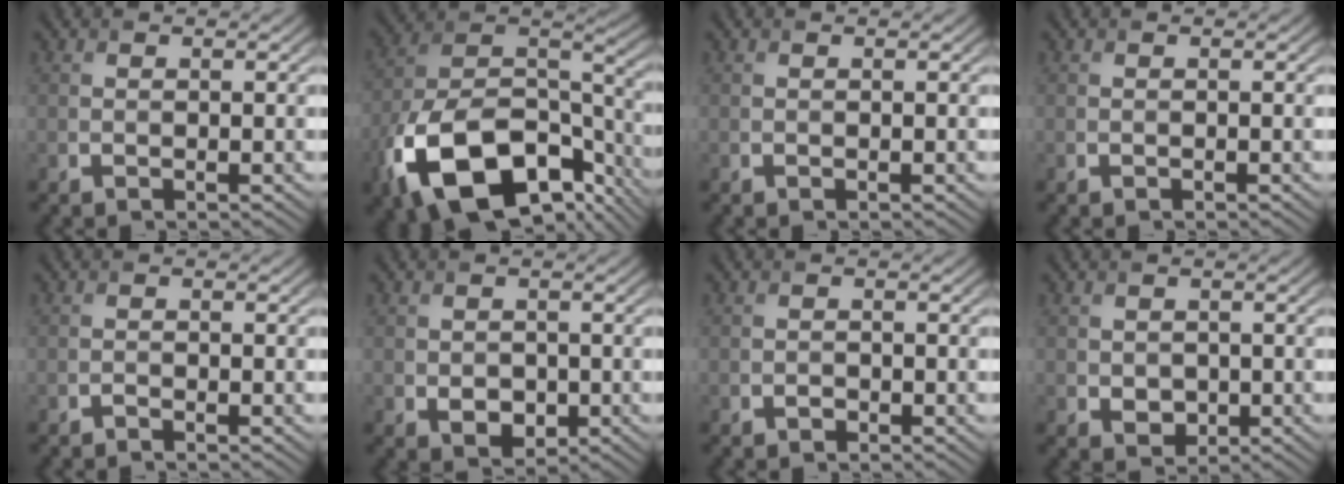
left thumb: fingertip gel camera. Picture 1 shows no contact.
{"total": 18.8, "force": [-9.5, 10.5, 12.4], "torque": [-0.268, -0.038, -0.154]}
{"total": 0.0}
{"total": 0.0}
{"total": 0.5, "force": [-0.5, 0.1, 0.2], "torque": [-0.002, 0.001, -0.011]}
{"total": 2.5, "force": [-0.5, 2.0, 1.5], "torque": [-0.031, -0.011, -0.006]}
{"total": 0.7, "force": [-0.5, 0.4, 0.2], "torque": [-0.002, -0.002, -0.008]}
{"total": 1.8, "force": [0.0, 1.6, 0.8], "torque": [-0.022, -0.010, 0.002]}